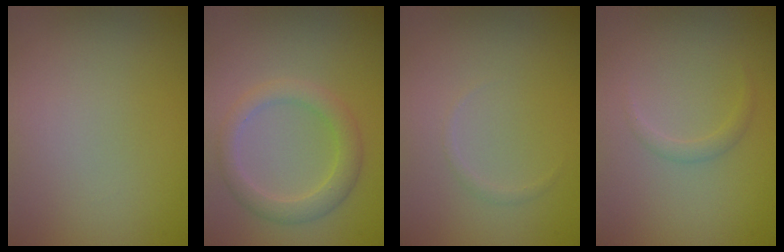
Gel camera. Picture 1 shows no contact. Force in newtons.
{"total": 3.0, "press": 2.9, "slide": 0.3}
{"total": 0.5, "press": 0.5, "slide": 0.1}
{"total": 1.0, "press": 1.0, "slide": 0.1}